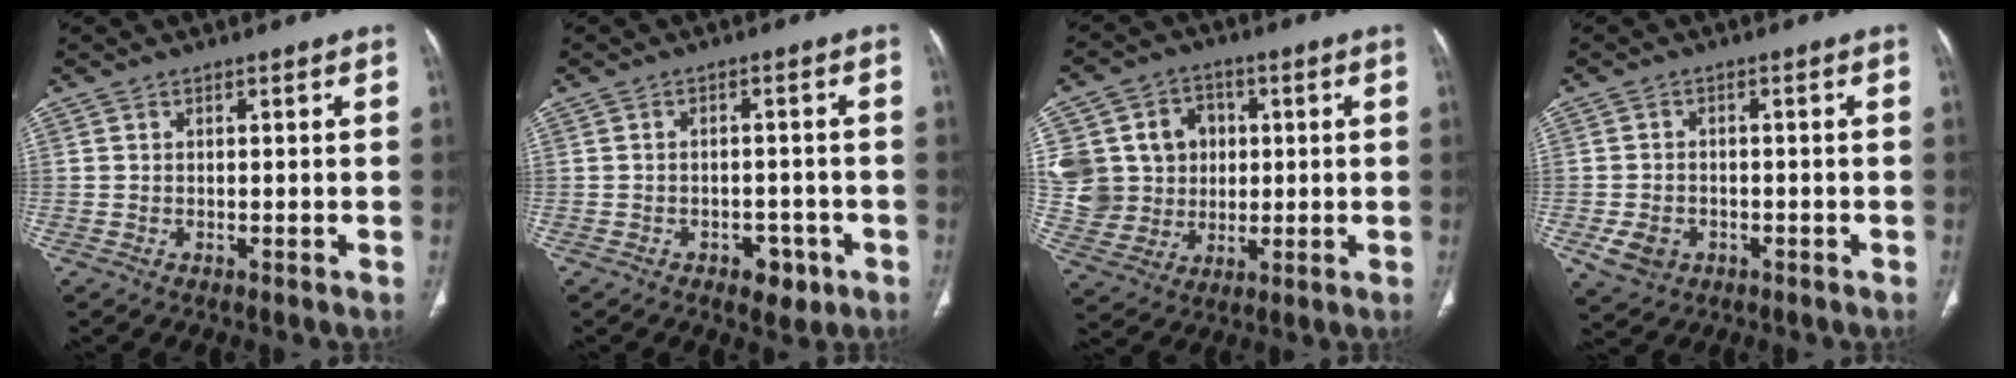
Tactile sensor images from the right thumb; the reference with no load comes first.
{"total": 4.6, "force": [-2.4, 2.9, 2.6], "torque": [-0.017, 0.014, -0.027]}
{"total": 16.4, "force": [2.4, 14.8, 6.7], "torque": [-0.103, 0.028, 0.064]}
{"total": 5.2, "force": [-1.9, 4.1, 2.5], "torque": [-0.042, 0.007, -0.023]}